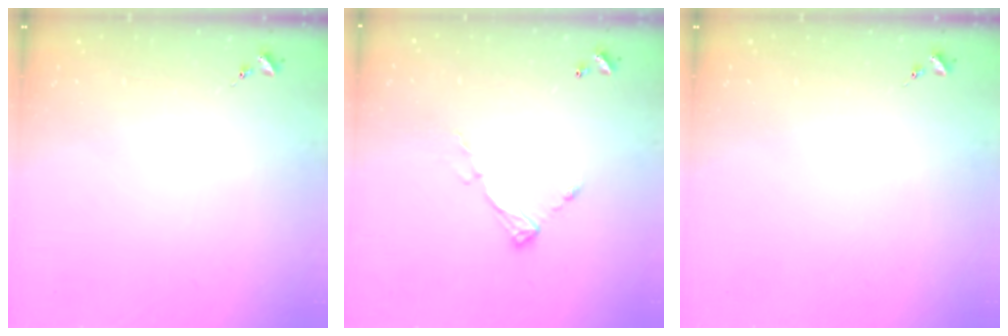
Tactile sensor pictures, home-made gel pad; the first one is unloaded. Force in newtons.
{"total": 8.2, "press": 8.2, "slide": 0.5}
{"total": 0.0}